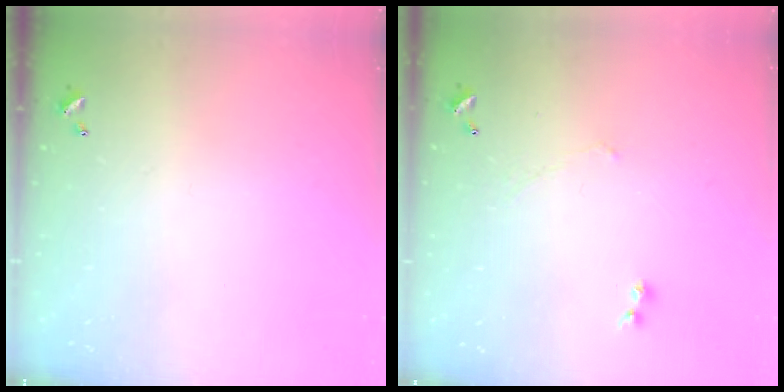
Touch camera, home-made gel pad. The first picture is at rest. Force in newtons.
{"total": 1.5, "press": 1.4, "slide": 0.6}